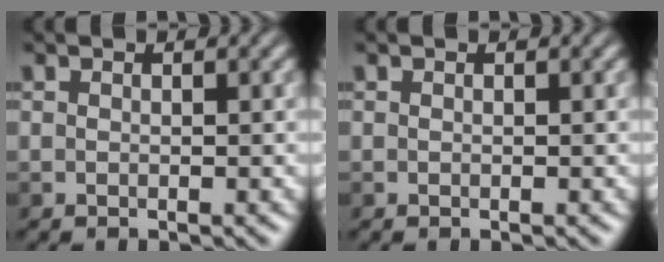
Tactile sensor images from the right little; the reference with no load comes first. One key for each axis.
{"total": 0.0}